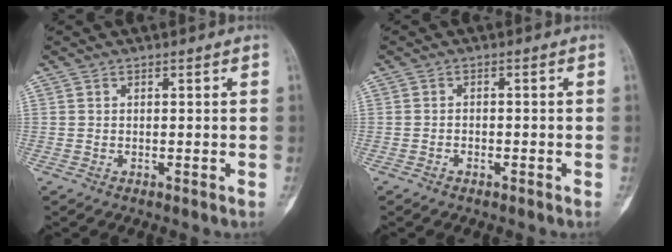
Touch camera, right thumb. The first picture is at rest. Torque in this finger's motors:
{"motor_torque": [-0.51, -0.30, 0.05, 0.21, 0.05]}